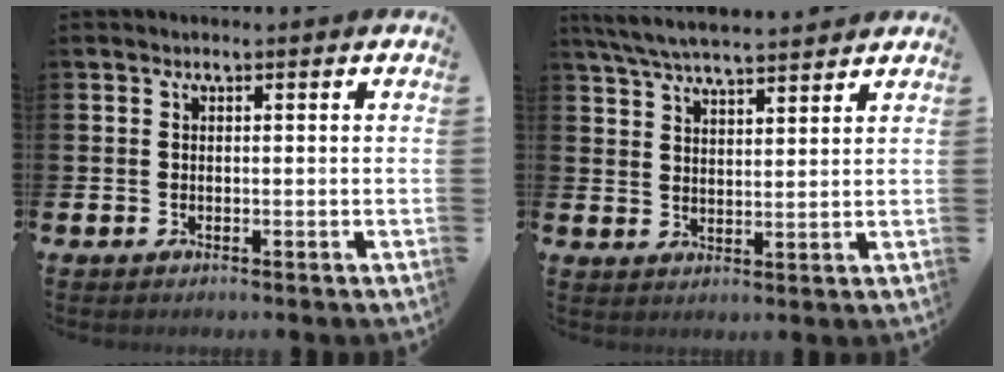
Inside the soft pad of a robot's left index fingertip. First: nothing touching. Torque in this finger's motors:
{"motor_torque": [1.06, -1.08, 0.18, 0.08]}